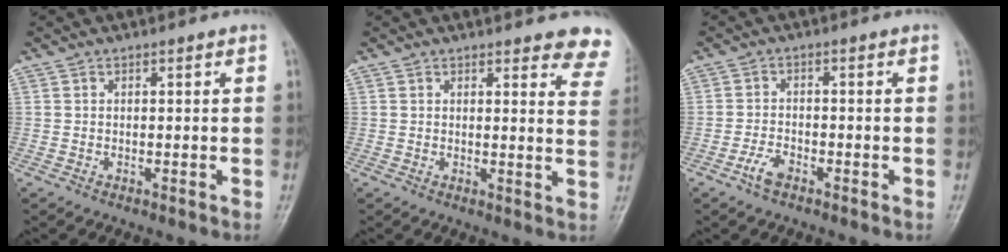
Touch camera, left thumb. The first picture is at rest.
{"total": 8.4, "force": [7.7, 2.3, 2.4], "torque": [0.020, -0.040, 0.055]}
{"total": 3.2, "force": [-2.1, 1.4, 1.9], "torque": [-0.040, 0.011, -0.042]}